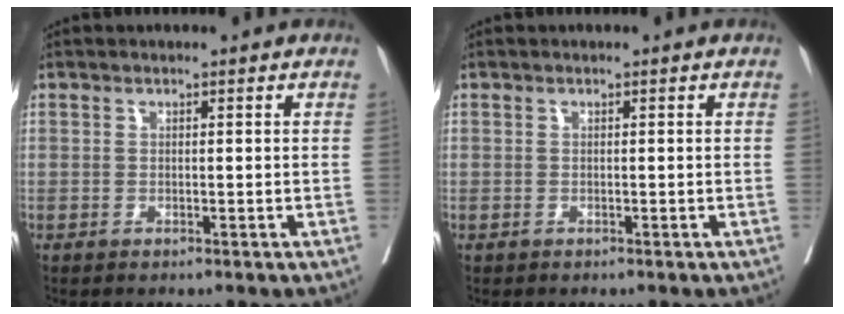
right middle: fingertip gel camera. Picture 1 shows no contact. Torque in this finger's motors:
{"motor_torque": [-0.20, 0.25, -0.01, -0.01]}